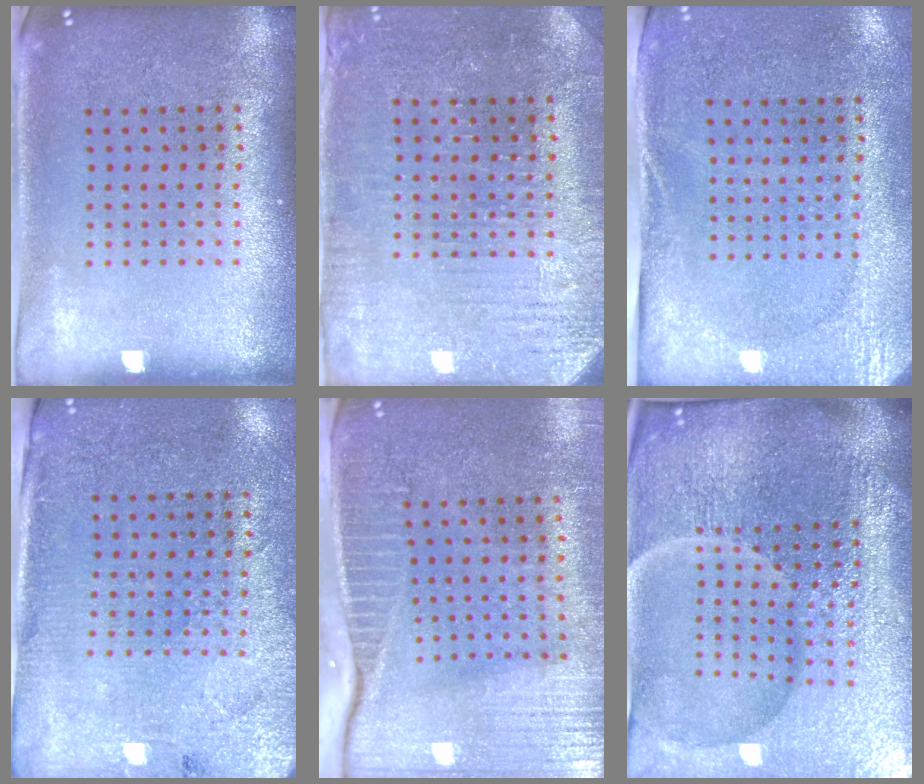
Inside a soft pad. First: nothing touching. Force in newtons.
{"total": 3.0, "press": 2.9, "slide": 0.7}
{"total": 2.7, "press": 2.1, "slide": 1.6}
{"total": 2.7, "press": 2.5, "slide": 1.1}
{"total": 3.9, "press": 3.5, "slide": 1.7}
{"total": 7.3, "press": 6.4, "slide": 3.5}